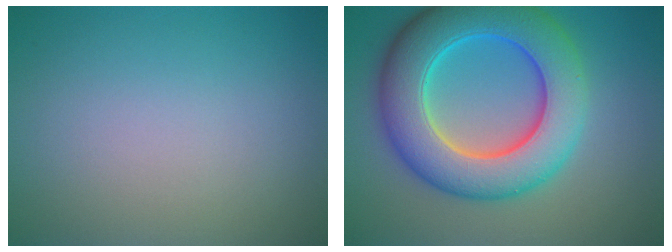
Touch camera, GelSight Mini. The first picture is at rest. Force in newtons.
{"total": 10.6, "press": 10.6, "slide": 0.2}